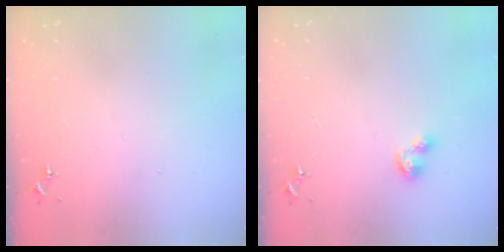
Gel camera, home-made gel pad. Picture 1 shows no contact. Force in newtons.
{"total": 4.2, "press": 4.2, "slide": 0.4}